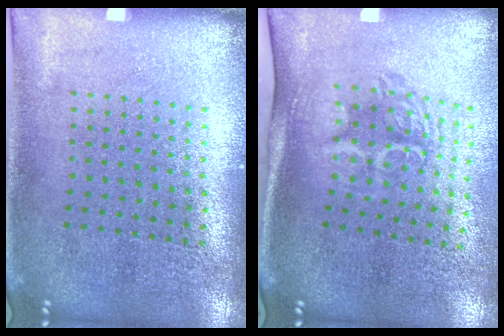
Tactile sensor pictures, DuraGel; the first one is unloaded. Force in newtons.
{"total": 1.7, "press": 1.3, "slide": 1.2}